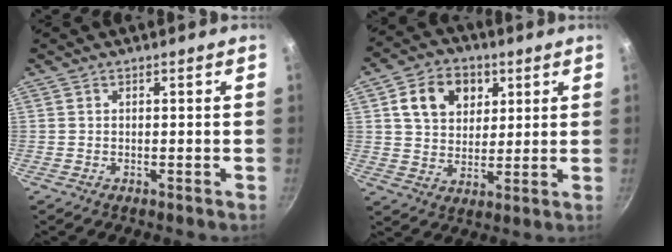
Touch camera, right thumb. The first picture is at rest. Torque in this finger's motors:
{"motor_torque": [-0.37, 0.67, 0.16, 0.08, 0.07]}